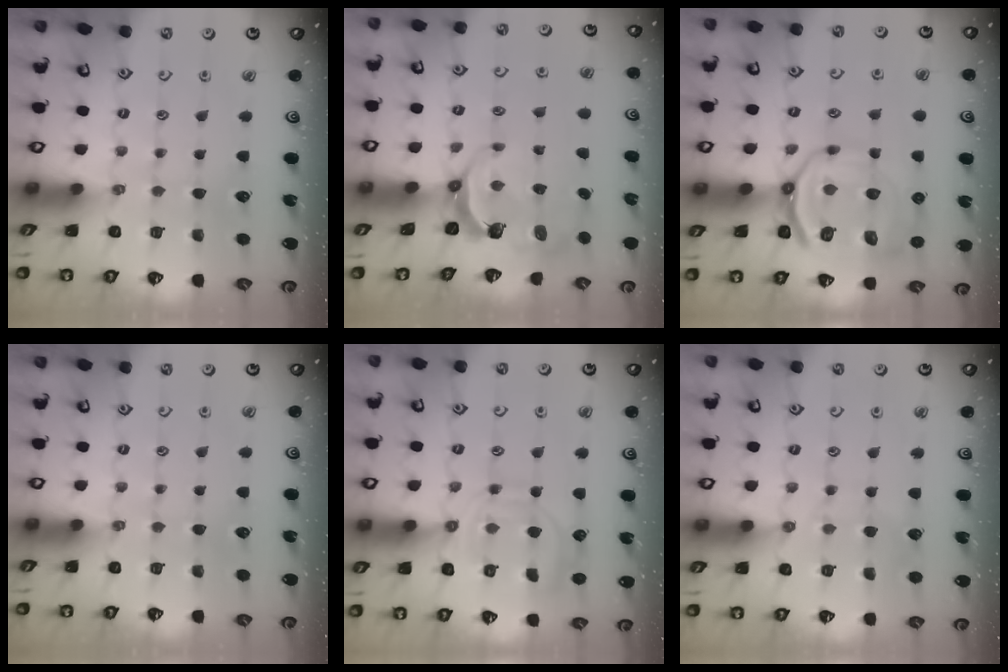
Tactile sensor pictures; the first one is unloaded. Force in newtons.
{"total": 7.0, "press": 5.8, "slide": 3.9}
{"total": 14.0, "press": 13.8, "slide": 2.3}
{"total": 0.0}
{"total": 11.0, "press": 11.0, "slide": 0.5}
{"total": 5.2, "press": 5.1, "slide": 0.7}